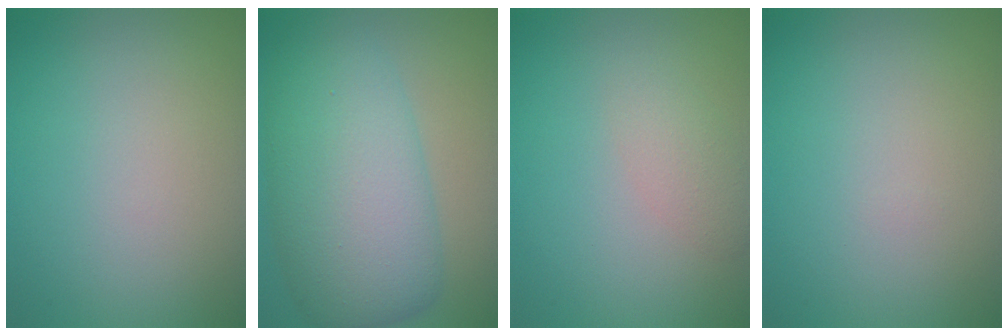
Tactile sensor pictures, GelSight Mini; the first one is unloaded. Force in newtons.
{"total": 9.9, "press": 9.9, "slide": 0.3}
{"total": 1.8, "press": 1.8, "slide": 0.2}
{"total": 0.0}